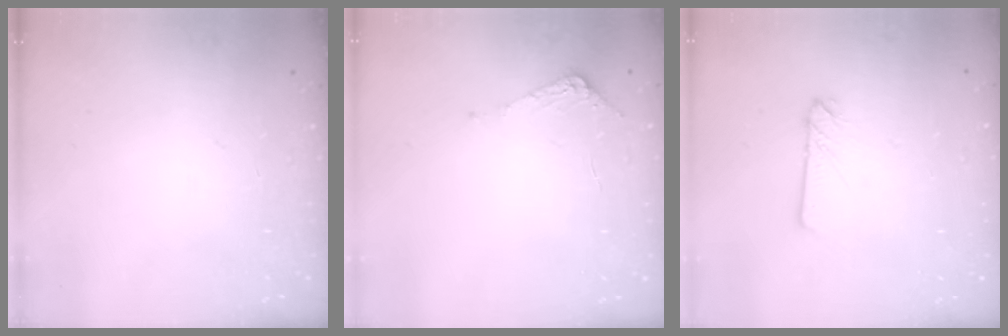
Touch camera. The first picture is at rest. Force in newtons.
{"total": 5.7, "press": 5.6, "slide": 0.5}
{"total": 2.3, "press": 2.3, "slide": 0.2}